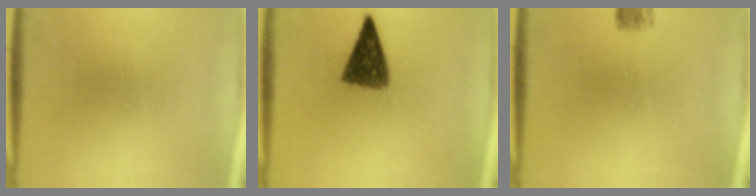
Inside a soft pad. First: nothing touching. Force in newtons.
{"total": 7.4}
{"total": 2.6}